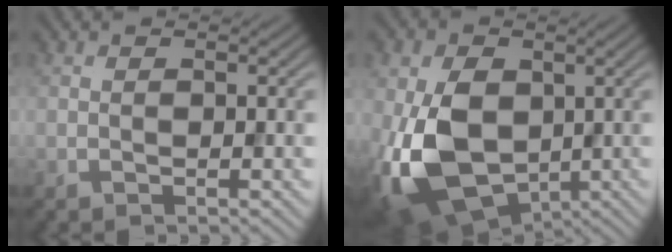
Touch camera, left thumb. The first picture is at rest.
{"total": 13.7, "force": [-1.3, 9.6, 9.7], "torque": [-0.234, -0.024, -0.029]}